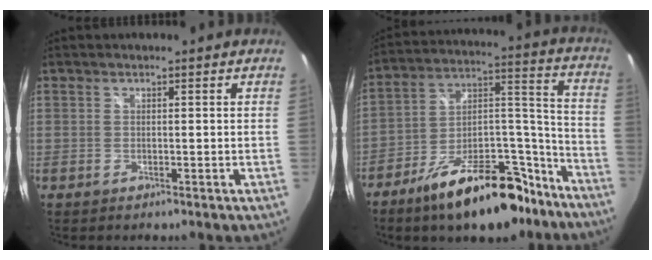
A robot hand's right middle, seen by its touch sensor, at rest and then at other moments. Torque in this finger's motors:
{"motor_torque": [1.10, -1.04, 0.36, 0.10]}